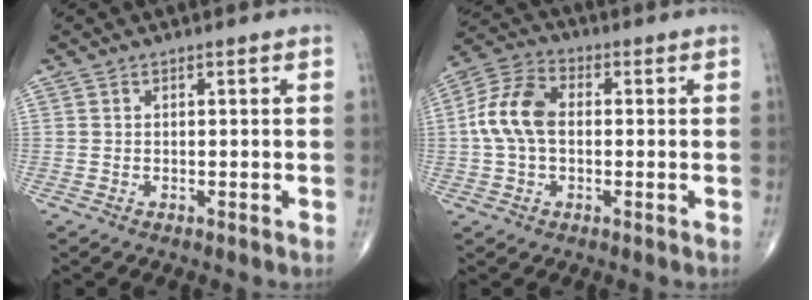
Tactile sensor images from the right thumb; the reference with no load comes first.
{"total": 10.0, "force": [0.2, 6.4, 7.6], "torque": [-0.156, 0.029, -0.006]}